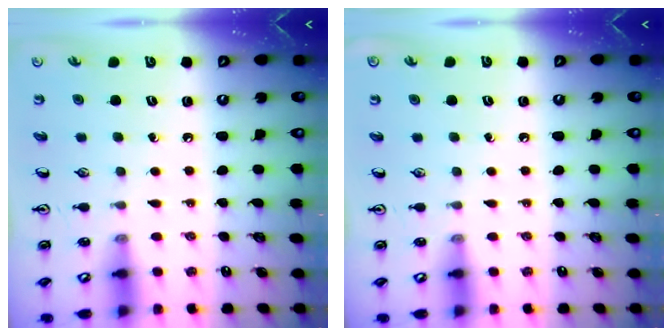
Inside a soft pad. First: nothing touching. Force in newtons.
{"total": 0.0}